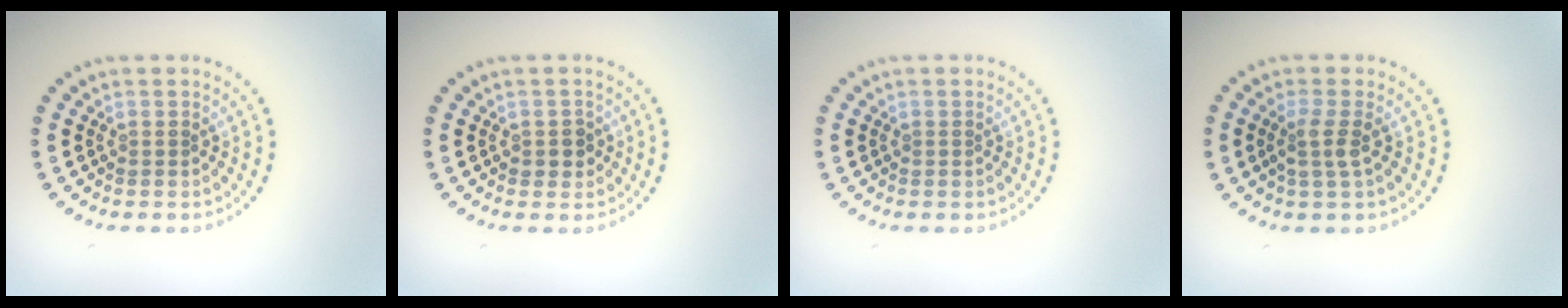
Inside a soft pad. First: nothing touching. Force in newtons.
{"total": 1.5, "press": 1.3, "slide": 0.6}
{"total": 0.0}
{"total": 1.9, "press": 1.4, "slide": 1.2}